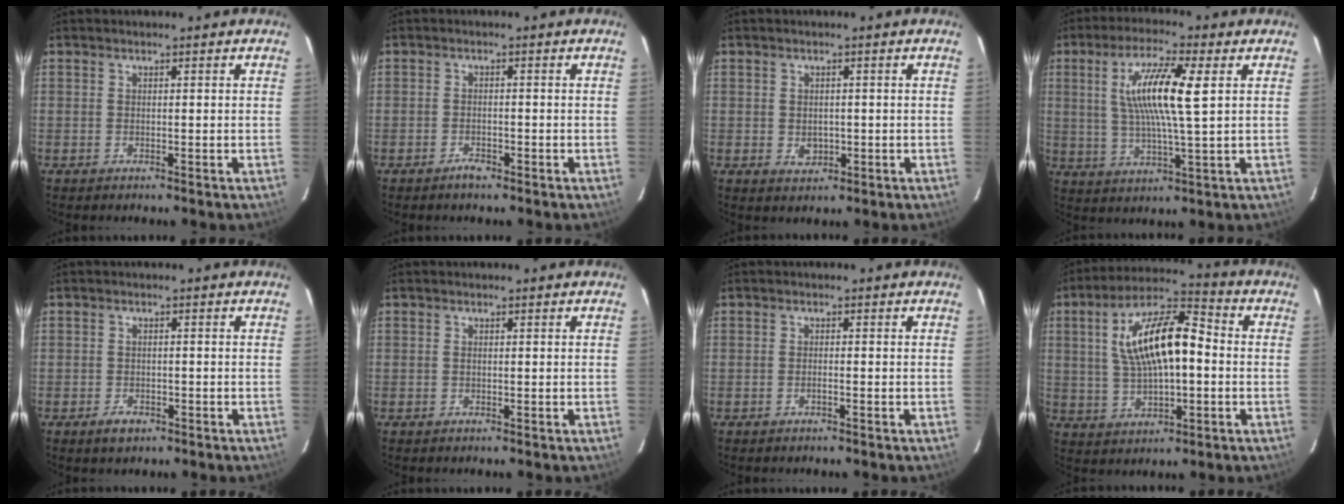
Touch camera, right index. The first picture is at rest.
{"total": 1.9, "force": [-1.6, 0.7, 0.9], "torque": [-0.018, -0.002, -0.027]}
{"total": 2.8, "force": [-0.5, 2.3, 1.4], "torque": [-0.024, -0.002, -0.002]}
{"total": 11.7, "force": [2.8, 1.2, 11.3], "torque": [-0.214, 0.003, 0.051]}
{"total": 2.7, "force": [-1.6, 1.8, 1.3], "torque": [-0.025, 0.000, -0.024]}
{"total": 0.0}
{"total": 0.9, "force": [-0.6, 0.0, 0.6], "torque": [-0.013, 0.001, -0.011]}
{"total": 15.3, "force": [1.1, 5.8, 14.2], "torque": [-0.264, 0.023, 0.019]}